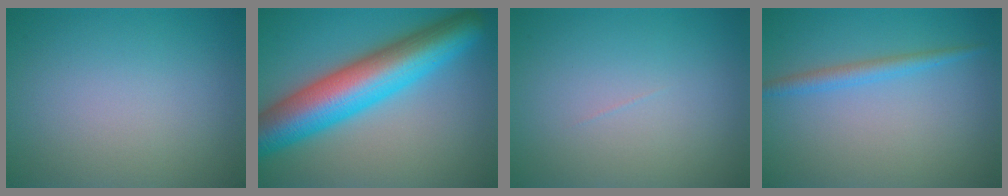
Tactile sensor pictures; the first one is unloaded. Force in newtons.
{"total": 11.0, "press": 11.0, "slide": 0.2}
{"total": 0.0}
{"total": 1.9, "press": 1.9, "slide": 0.1}